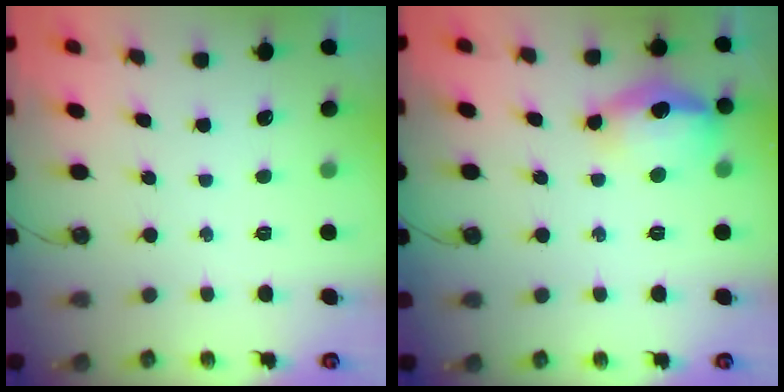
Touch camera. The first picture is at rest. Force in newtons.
{"total": 14.1, "press": 14.1, "slide": 1.3}